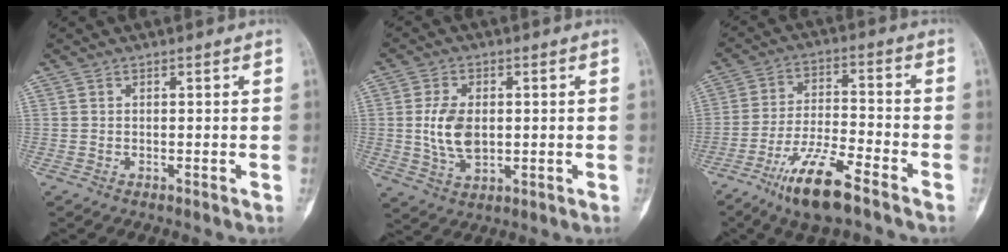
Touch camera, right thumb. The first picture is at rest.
{"total": 8.4, "force": [0.3, 5.2, 6.6], "torque": [-0.121, -0.005, 0.013]}
{"total": 12.5, "force": [-8.1, 2.9, 9.0], "torque": [-0.174, 0.038, -0.148]}